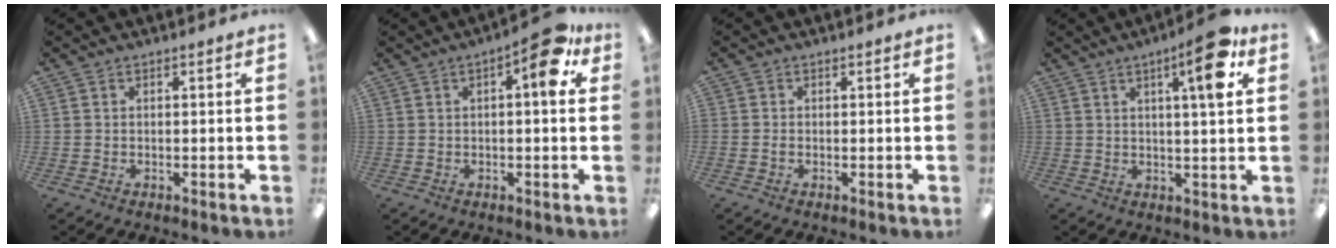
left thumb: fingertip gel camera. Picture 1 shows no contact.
{"total": 8.6, "force": [3.4, 2.8, 7.4], "torque": [-0.095, -0.013, 0.048]}
{"total": 0.6, "force": [-0.3, 0.5, 0.3], "torque": [-0.006, 0.002, -0.007]}
{"total": 9.9, "force": [4.7, 1.9, 8.5], "torque": [-0.126, -0.011, 0.067]}